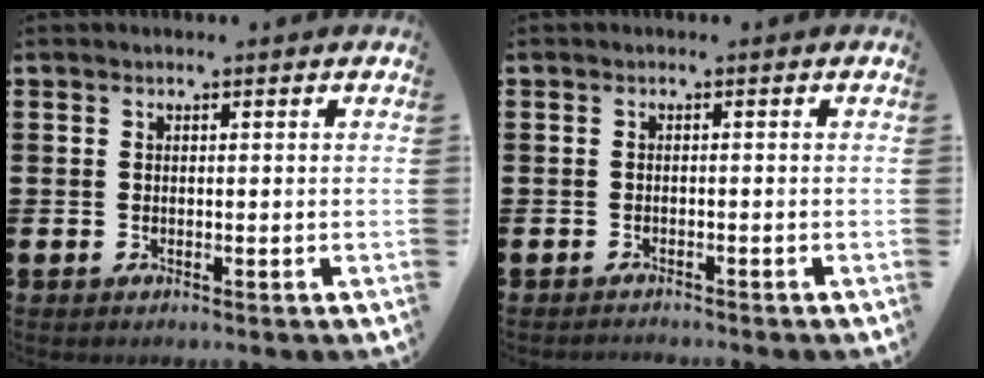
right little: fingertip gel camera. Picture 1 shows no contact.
{"total": 0.7, "force": [-0.7, 0.0, 0.0], "torque": [-0.002, -0.001, -0.014]}